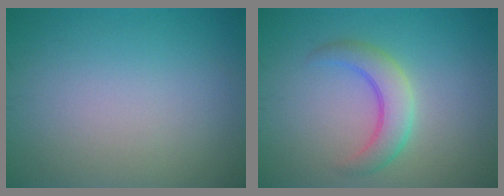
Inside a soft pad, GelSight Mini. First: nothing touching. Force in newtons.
{"total": 3.8, "press": 3.8, "slide": 0.1}